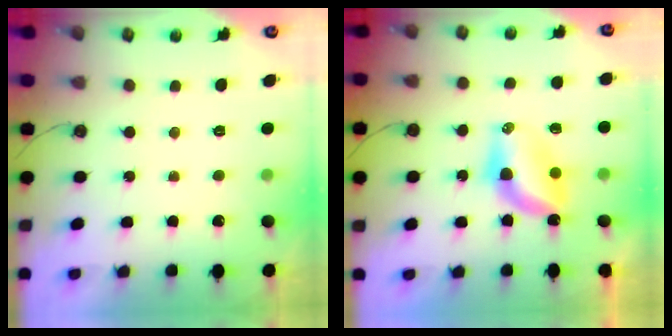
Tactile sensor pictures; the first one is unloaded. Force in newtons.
{"total": 6.5, "press": 6.5, "slide": 0.2}